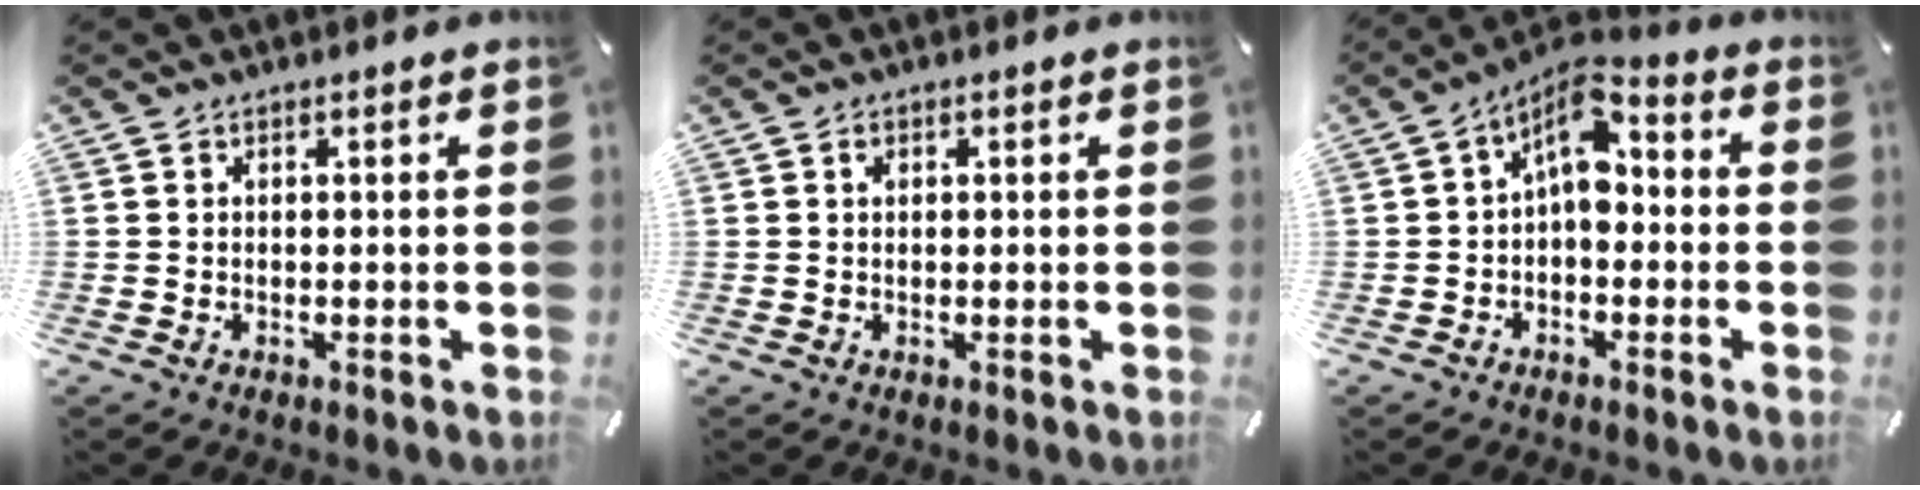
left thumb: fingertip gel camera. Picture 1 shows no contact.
{"total": 0.8, "force": [0.2, 0.7, 0.4], "torque": [0.000, -0.001, 0.002]}
{"total": 8.2, "force": [1.2, 5.0, 6.4], "torque": [-0.113, -0.011, 0.019]}